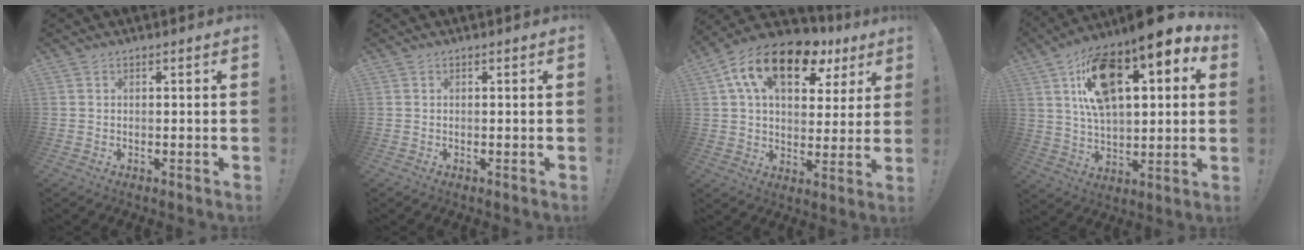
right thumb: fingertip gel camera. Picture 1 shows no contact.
{"total": 0.0}
{"total": 18.1, "force": [9.0, 9.7, 12.3], "torque": [-0.201, -0.038, 0.157]}
{"total": 19.6, "force": [9.2, 9.3, 14.6], "torque": [-0.261, -0.047, 0.153]}